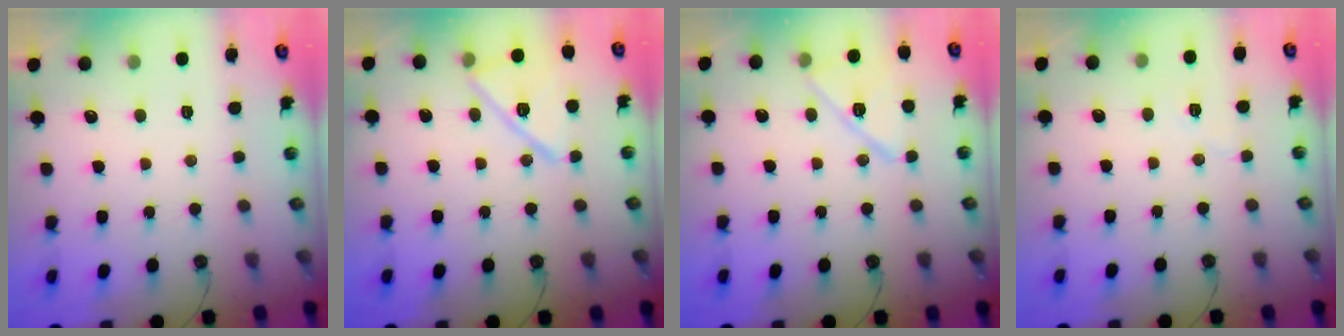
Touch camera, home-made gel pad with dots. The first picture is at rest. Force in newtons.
{"total": 15.0, "press": 14.9, "slide": 0.8}
{"total": 12.6, "press": 12.6, "slide": 0.6}
{"total": 4.6, "press": 4.2, "slide": 2.0}